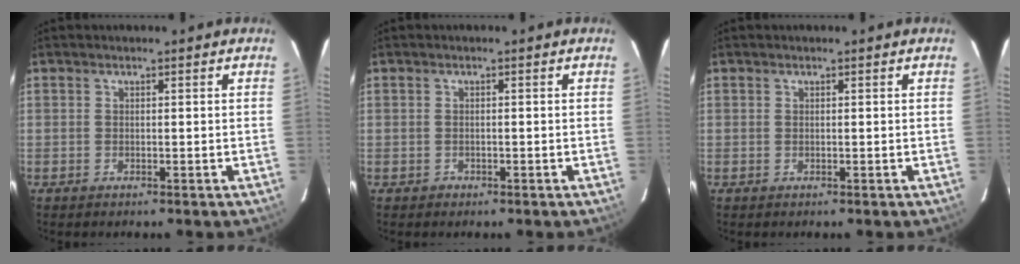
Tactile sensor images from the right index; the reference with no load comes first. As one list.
[{"total": 1.0, "force": [-0.6, 0.7, -0.1], "torque": [0.003, 0.003, -0.007]}, {"total": 0.0}]